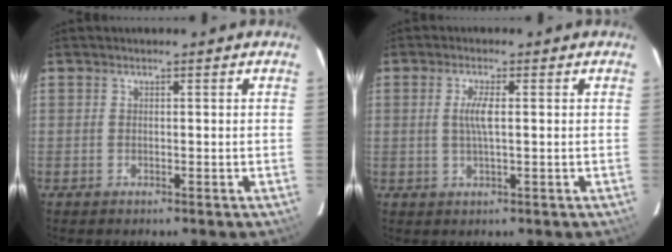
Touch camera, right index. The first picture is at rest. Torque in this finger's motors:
{"motor_torque": [0.39, -0.03, 0.31, 0.09]}